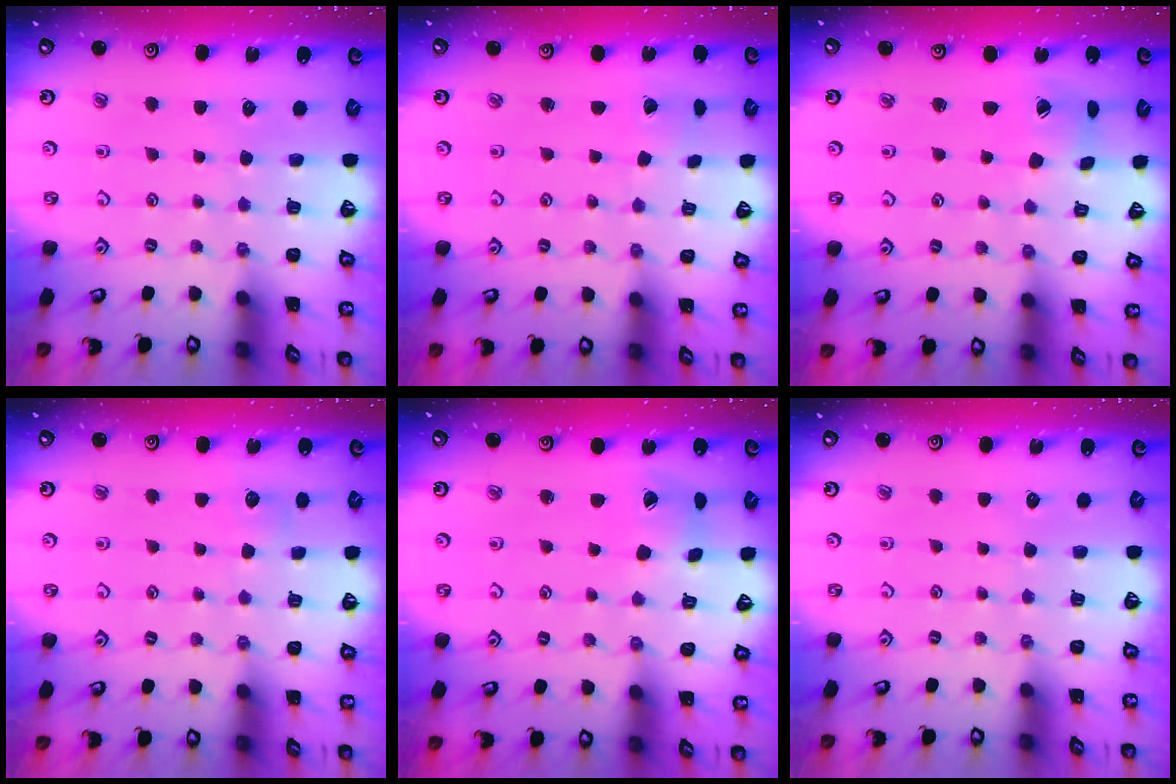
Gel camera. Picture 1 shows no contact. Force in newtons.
{"total": 2.1, "press": 2.1, "slide": 0.2}
{"total": 4.6, "press": 4.6, "slide": 0.6}
{"total": 5.6, "press": 5.6, "slide": 0.6}
{"total": 5.4, "press": 5.4, "slide": 0.5}
{"total": 0.0}